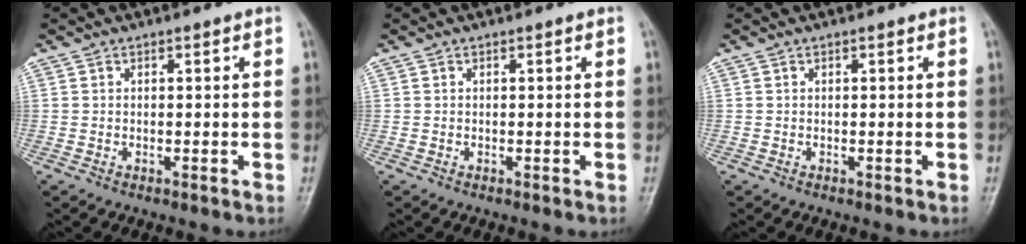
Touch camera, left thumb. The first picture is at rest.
{"total": 0.0}
{"total": 0.0}